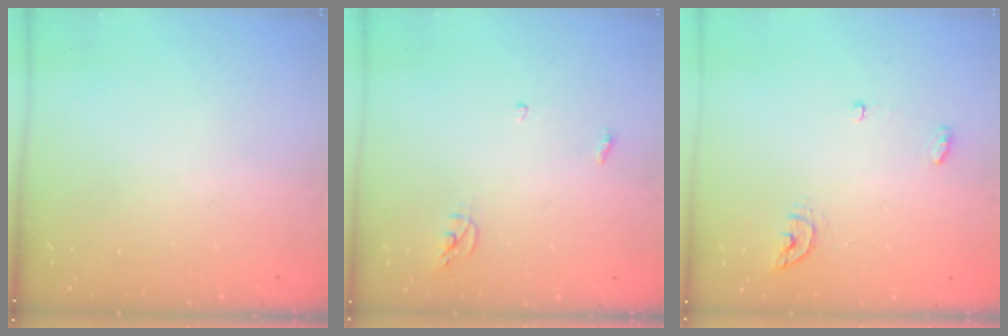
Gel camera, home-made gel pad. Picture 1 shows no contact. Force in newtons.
{"total": 3.8, "press": 3.8, "slide": 0.3}
{"total": 4.8, "press": 4.8, "slide": 0.4}